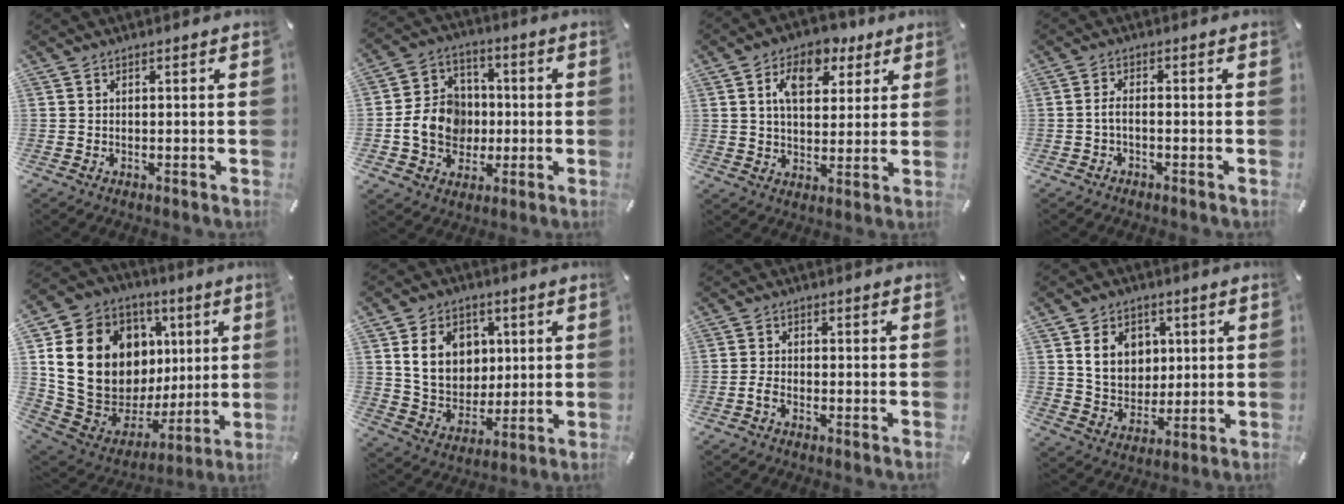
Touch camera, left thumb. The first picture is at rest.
{"total": 12.2, "force": [-1.6, 10.6, 5.8], "torque": [-0.117, 0.023, -0.024]}
{"total": 9.9, "force": [4.7, 6.4, 5.9], "torque": [-0.088, -0.016, 0.079]}
{"total": 2.4, "force": [-1.1, 0.7, 2.1], "torque": [-0.045, 0.003, -0.022]}
{"total": 22.0, "force": [5.1, 17.0, 13.1], "torque": [-0.247, -0.036, 0.122]}
{"total": 12.3, "force": [3.3, 10.5, 5.5], "torque": [-0.095, 0.000, 0.067]}
{"total": 2.1, "force": [-1.3, 1.0, 1.2], "torque": [-0.023, 0.006, -0.024]}
{"total": 9.7, "force": [2.8, 8.3, 4.3], "torque": [-0.068, 0.004, 0.052]}